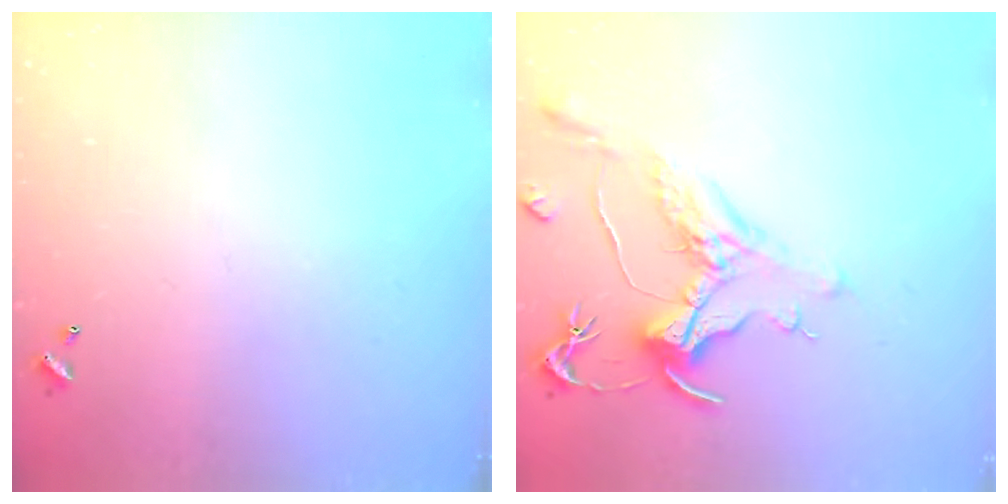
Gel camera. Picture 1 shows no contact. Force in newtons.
{"total": 1.3, "press": 1.1, "slide": 0.7}